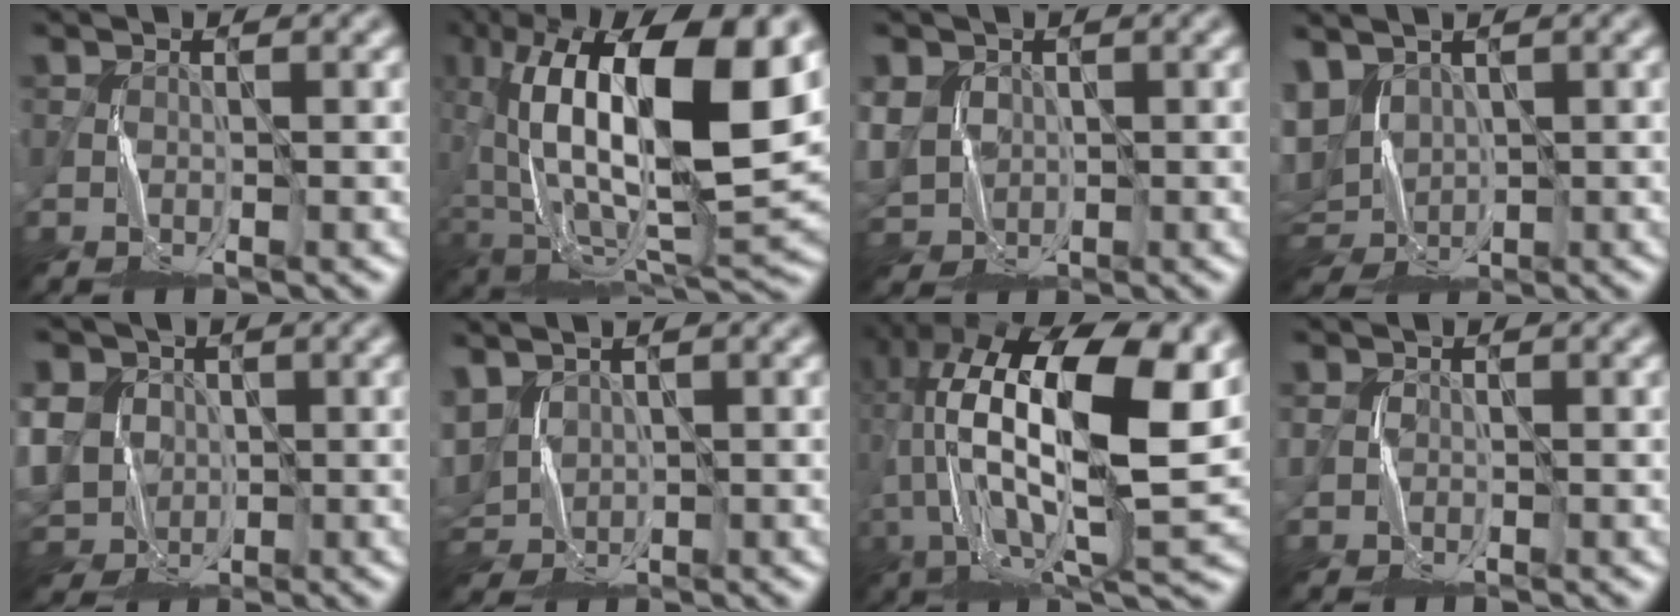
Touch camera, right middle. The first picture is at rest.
{"total": 17.7, "force": [3.8, 7.3, 15.7], "torque": [-0.295, 0.028, 0.066]}
{"total": 5.1, "force": [0.7, 4.4, 2.4], "torque": [-0.074, 0.006, 0.014]}
{"total": 5.8, "force": [1.9, 3.9, 3.8], "torque": [-0.089, 0.002, 0.044]}
{"total": 10.9, "force": [1.1, 9.2, 5.7], "torque": [-0.127, 0.012, -0.012]}
{"total": 4.0, "force": [1.4, 2.9, 2.3], "torque": [-0.074, 0.004, 0.034]}
{"total": 17.1, "force": [4.0, 6.6, 15.3], "torque": [-0.310, 0.024, 0.072]}
{"total": 1.5, "force": [0.0, 1.5, 0.4], "torque": [-0.012, 0.001, -0.001]}